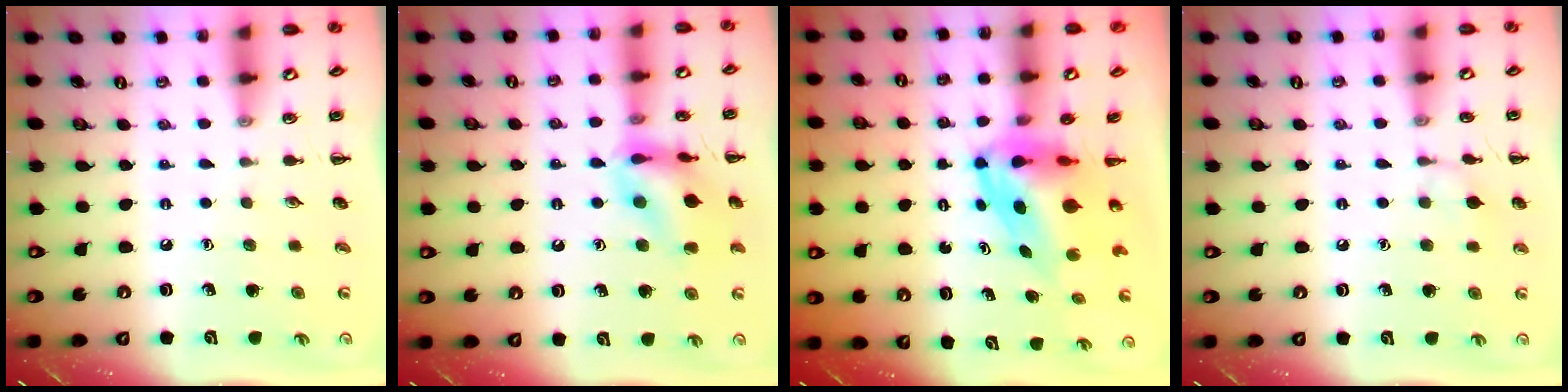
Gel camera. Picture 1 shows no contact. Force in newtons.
{"total": 15.4, "press": 15.3, "slide": 1.6}
{"total": 7.3, "press": 7.1, "slide": 1.9}
{"total": 5.4, "press": 5.1, "slide": 1.9}